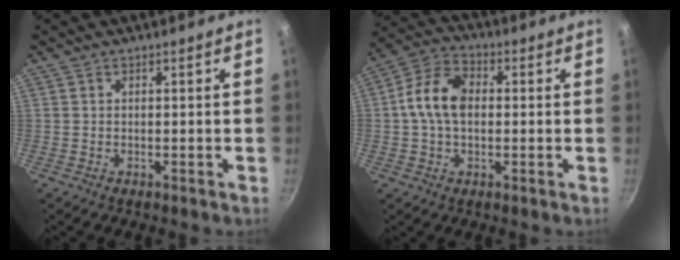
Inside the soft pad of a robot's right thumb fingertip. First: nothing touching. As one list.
[{"total": 10.7, "force": [0.5, 7.2, 8.0], "torque": [-0.135, 0.026, -0.007]}]